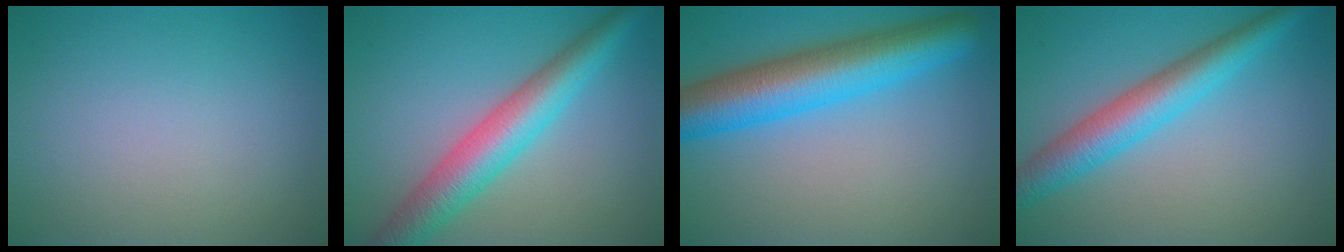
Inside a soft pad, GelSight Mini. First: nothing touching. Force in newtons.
{"total": 6.4, "press": 6.4, "slide": 0.2}
{"total": 8.6, "press": 8.6, "slide": 0.3}
{"total": 5.4, "press": 5.4, "slide": 0.1}